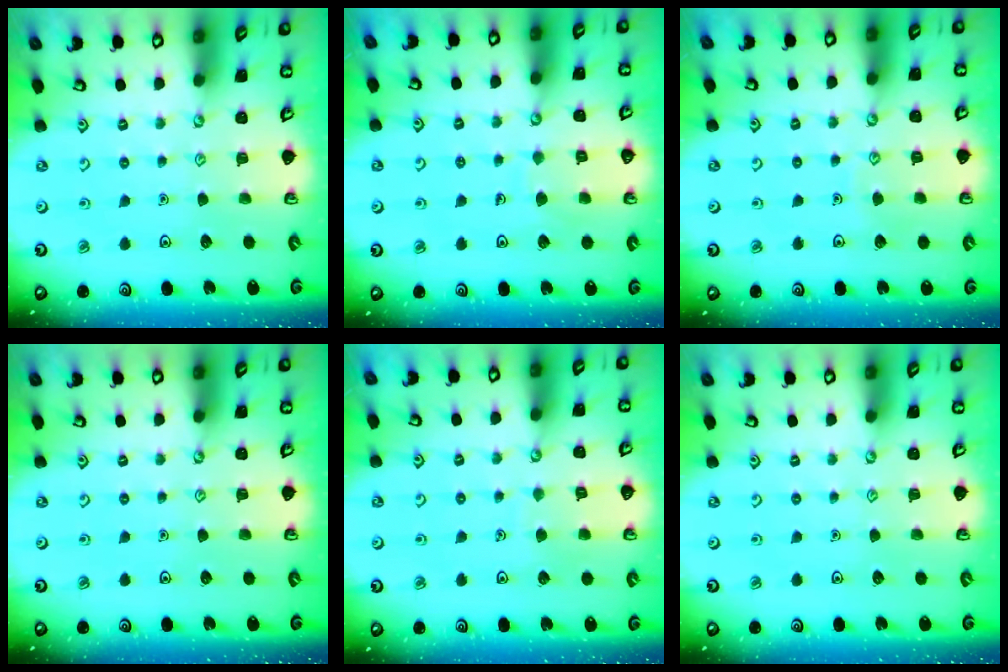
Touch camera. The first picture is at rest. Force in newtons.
{"total": 5.9, "press": 5.9, "slide": 0.2}
{"total": 4.7, "press": 4.7, "slide": 0.5}
{"total": 0.0}
{"total": 4.7, "press": 4.6, "slide": 0.4}
{"total": 0.0}